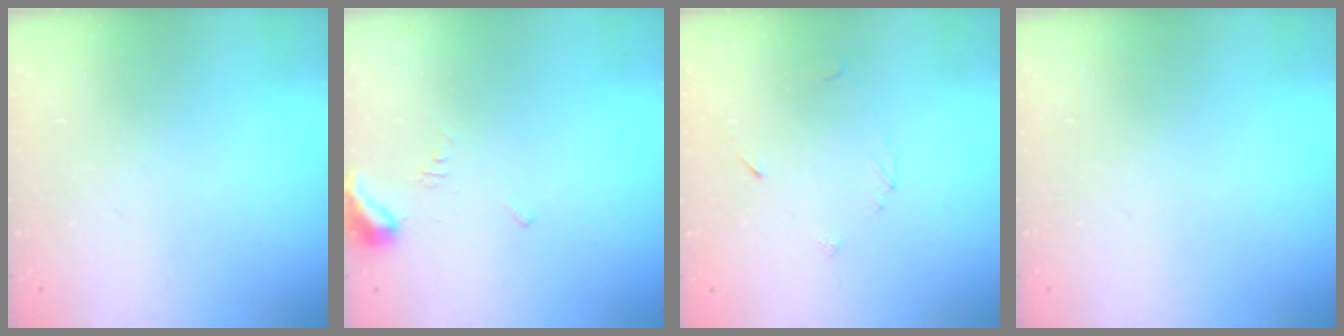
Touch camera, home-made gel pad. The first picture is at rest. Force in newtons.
{"total": 5.1, "press": 5.1, "slide": 0.6}
{"total": 2.6, "press": 2.6, "slide": 0.2}
{"total": 0.0}